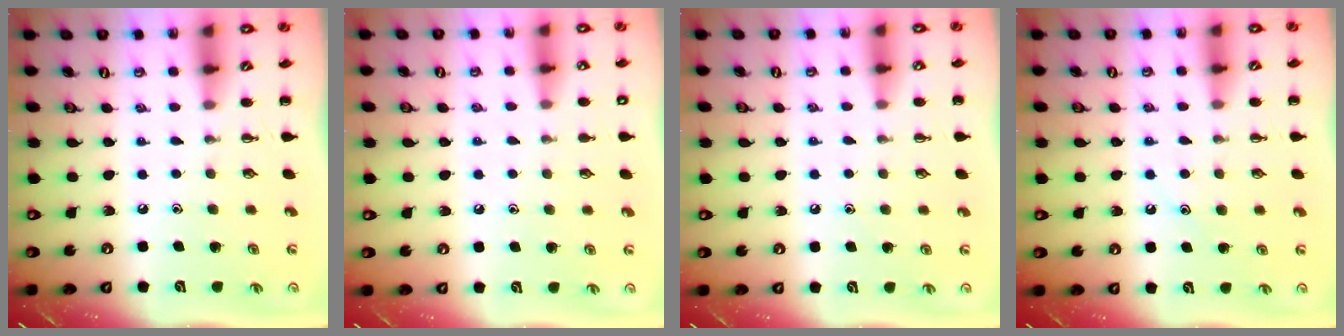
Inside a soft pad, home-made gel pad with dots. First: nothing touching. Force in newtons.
{"total": 5.8, "press": 5.6, "slide": 1.7}
{"total": 5.6, "press": 5.3, "slide": 1.9}
{"total": 8.4, "press": 8.3, "slide": 1.2}